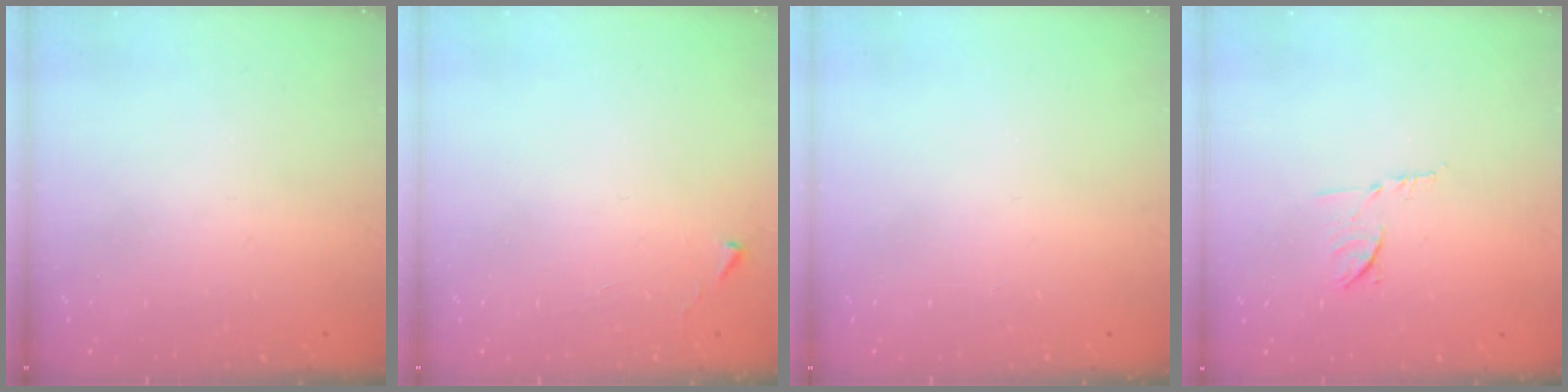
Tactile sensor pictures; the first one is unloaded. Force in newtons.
{"total": 2.7, "press": 2.6, "slide": 0.4}
{"total": 0.0}
{"total": 6.6, "press": 6.5, "slide": 0.9}